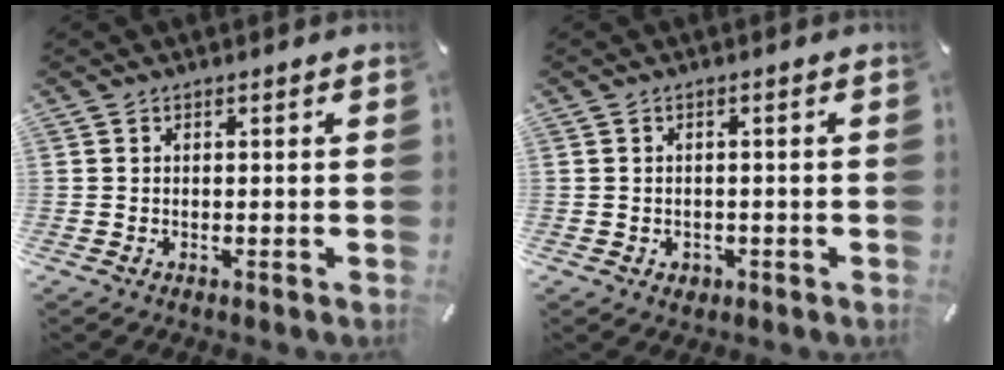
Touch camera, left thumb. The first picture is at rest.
{"total": 1.7, "force": [-0.4, 1.5, 0.4], "torque": [-0.009, 0.005, -0.011]}